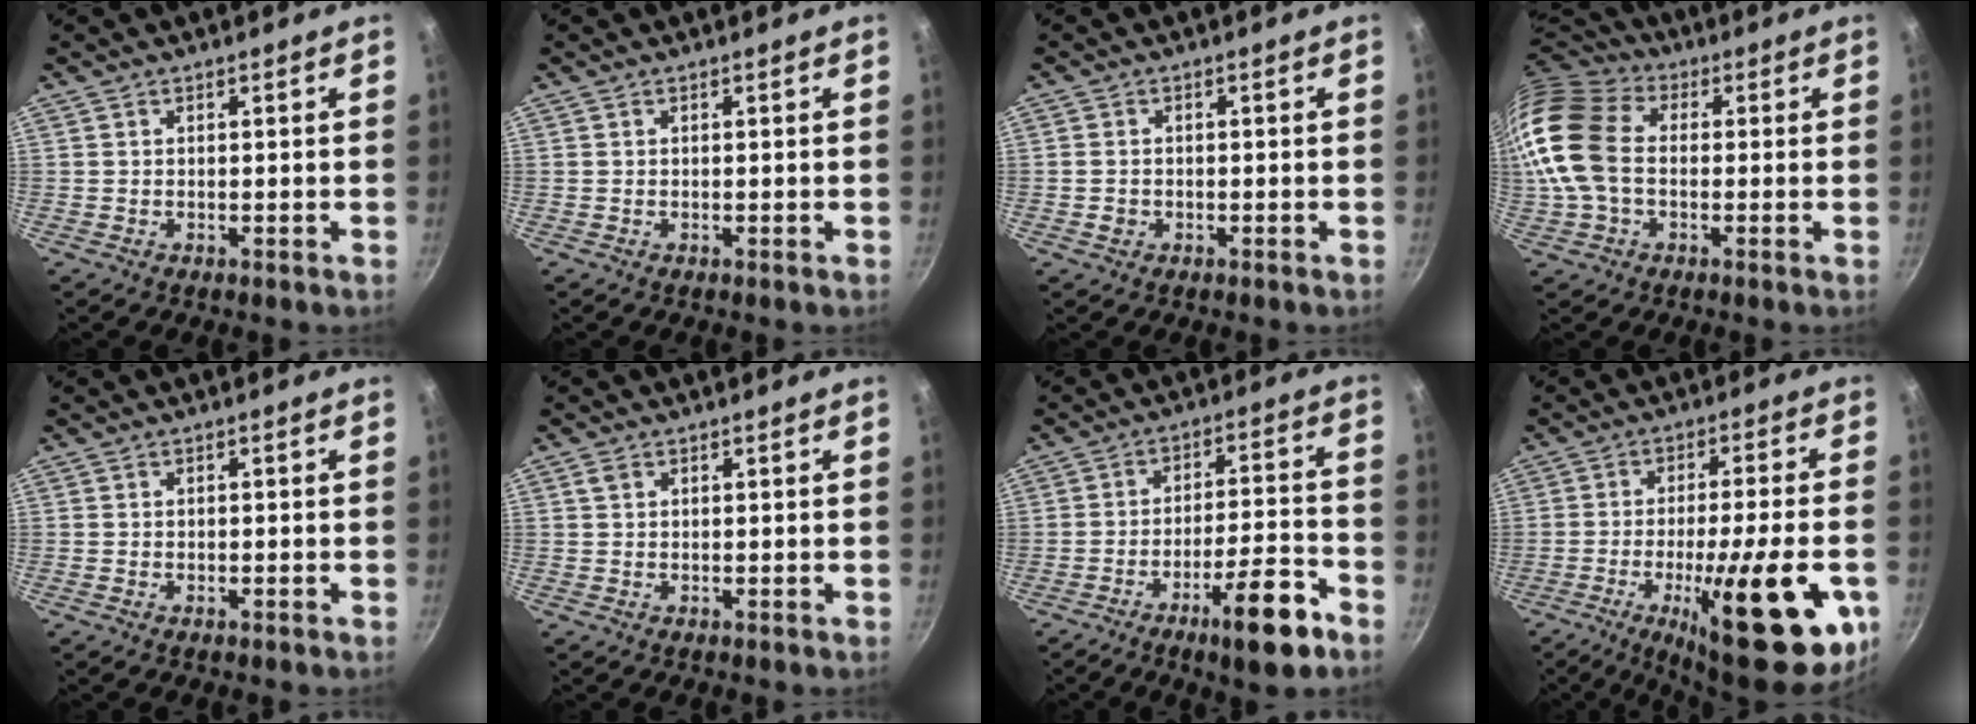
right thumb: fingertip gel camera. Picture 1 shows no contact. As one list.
[{"total": 0.0}, {"total": 1.8, "force": [-0.7, 1.5, 0.8], "torque": [-0.013, 0.010, -0.010]}, {"total": 16.7, "force": [-0.4, 11.7, 11.9], "torque": [-0.236, 0.030, -0.020]}, {"total": 0.6, "force": [-0.3, 0.4, 0.4], "torque": [-0.008, 0.003, -0.008]}, {"total": 1.2, "force": [0.5, 0.8, 0.6], "torque": [-0.012, 0.001, 0.010]}, {"total": 12.7, "force": [-7.3, 2.8, 10.0], "torque": [-0.146, 0.049, -0.105]}, {"total": 24.4, "force": [-8.2, 6.2, 22.2], "torque": [-0.291, 0.014, -0.114]}]